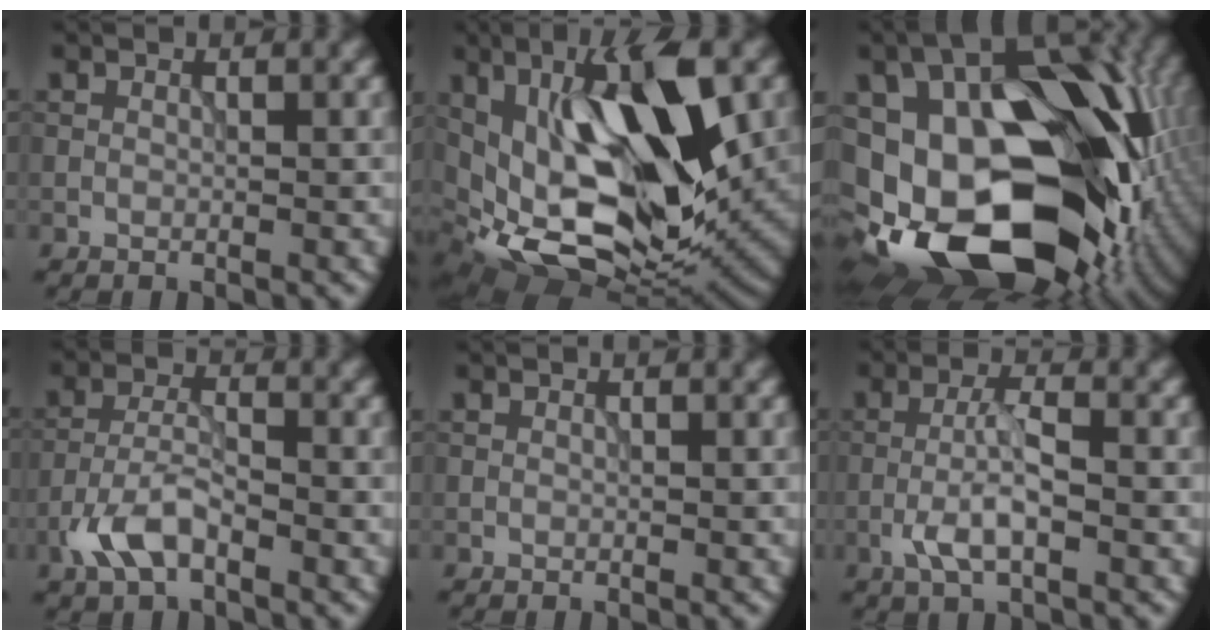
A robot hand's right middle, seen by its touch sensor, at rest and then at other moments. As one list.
[{"total": 14.2, "force": [1.1, 6.7, 12.5], "torque": [-0.215, -0.017, 0.021]}, {"total": 21.9, "force": [-4.2, 14.0, 16.4], "torque": [-0.286, -0.026, -0.048]}, {"total": 4.0, "force": [-2.4, 1.6, 2.8], "torque": [-0.061, 0.005, -0.056]}, {"total": 0.0}, {"total": 3.8, "force": [-1.5, 1.0, 3.4], "torque": [-0.069, 0.002, -0.034]}]